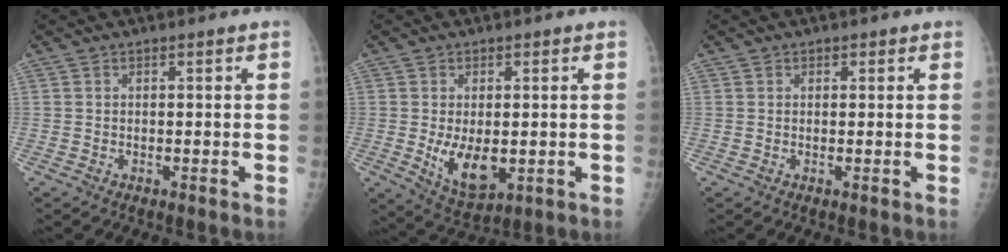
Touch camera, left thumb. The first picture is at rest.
{"total": 8.2, "force": [-1.0, 4.6, 6.7], "torque": [-0.099, -0.018, -0.002]}
{"total": 0.6, "force": [0.3, 0.5, 0.1], "torque": [0.005, 0.000, 0.003]}